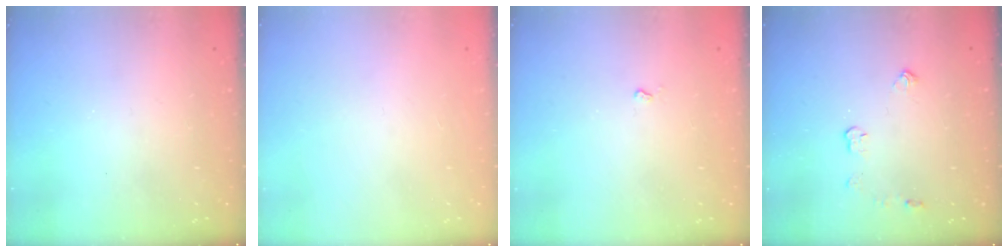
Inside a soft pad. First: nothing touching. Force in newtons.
{"total": 0.0}
{"total": 2.4, "press": 2.3, "slide": 0.5}
{"total": 4.2, "press": 4.2, "slide": 0.6}